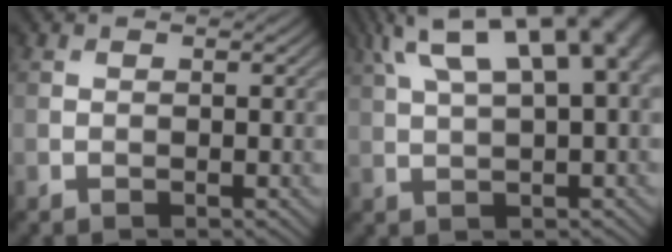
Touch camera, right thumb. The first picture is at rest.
{"total": 12.9, "force": [5.4, 4.7, 10.7], "torque": [-0.183, 0.028, 0.084]}